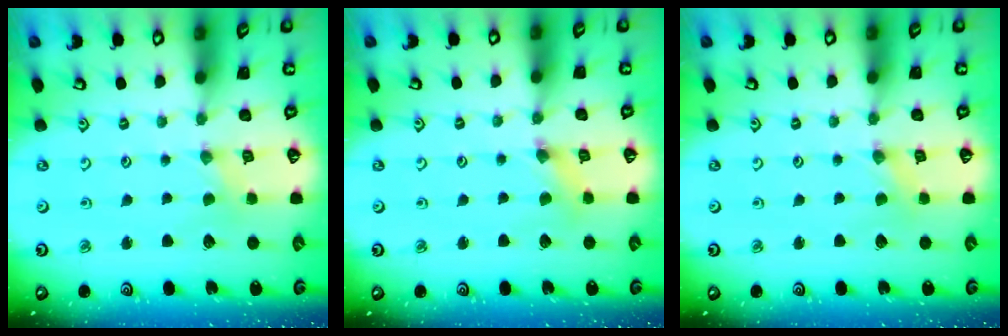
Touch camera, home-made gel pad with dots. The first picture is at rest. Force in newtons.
{"total": 2.5, "press": 2.5, "slide": 0.4}
{"total": 0.0}